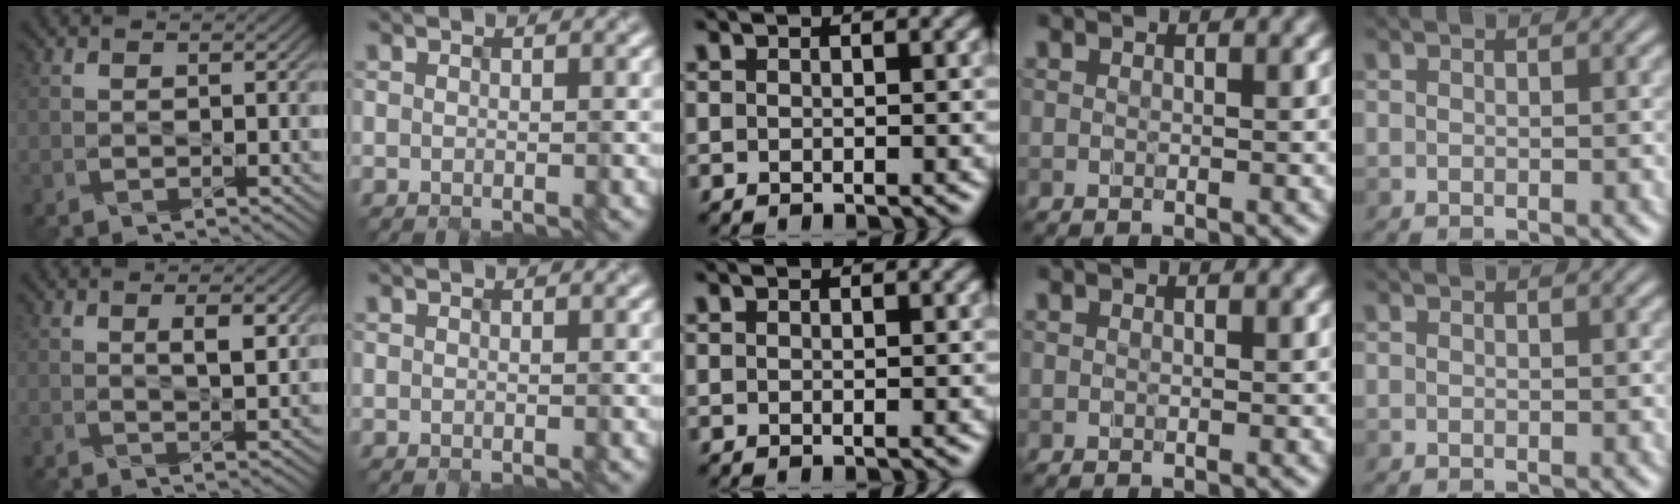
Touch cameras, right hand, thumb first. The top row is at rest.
{"thumb": {"total": 3.0, "force": [1.1, 0.8, 2.6], "torque": [-0.047, -0.001, 0.023]}}